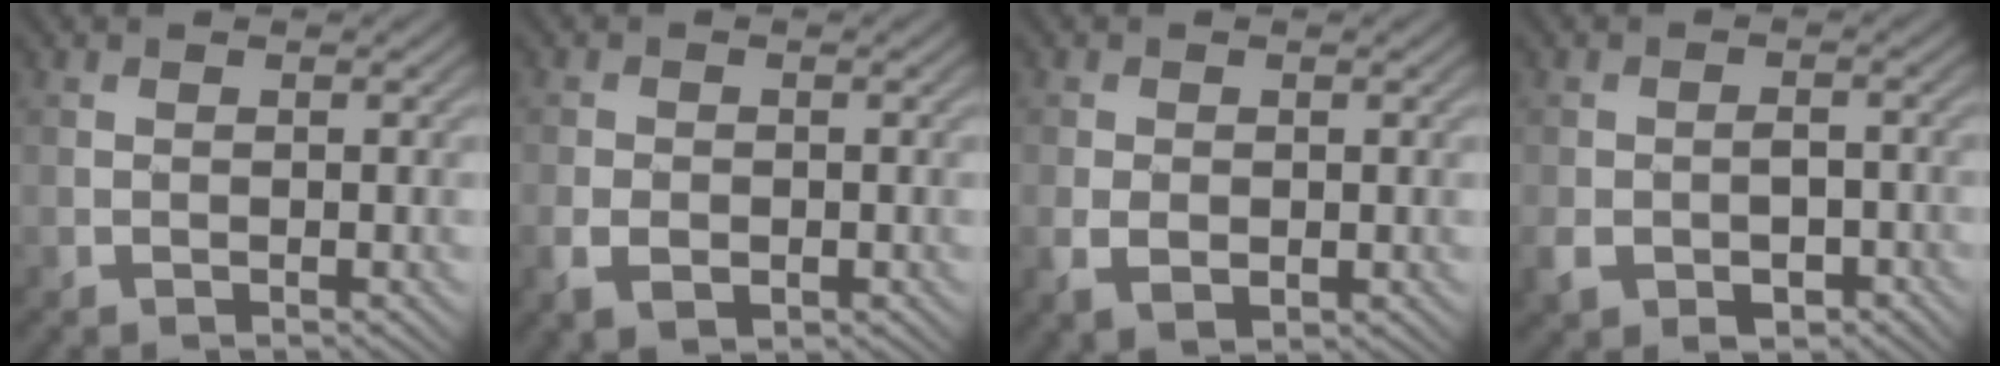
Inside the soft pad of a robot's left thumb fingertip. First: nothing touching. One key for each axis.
{"total": 3.5, "fx": -1.4, "fy": 2.3, "fz": 2.2, "tx": -0.049, "ty": -0.009, "tz": -0.029}
{"total": 3.0, "fx": -0.8, "fy": 2.0, "fz": 2.0, "tx": -0.046, "ty": -0.010, "tz": -0.014}
{"total": 5.7, "fx": -2.9, "fy": 4.0, "fz": 2.8, "tx": -0.050, "ty": -0.013, "tz": -0.048}